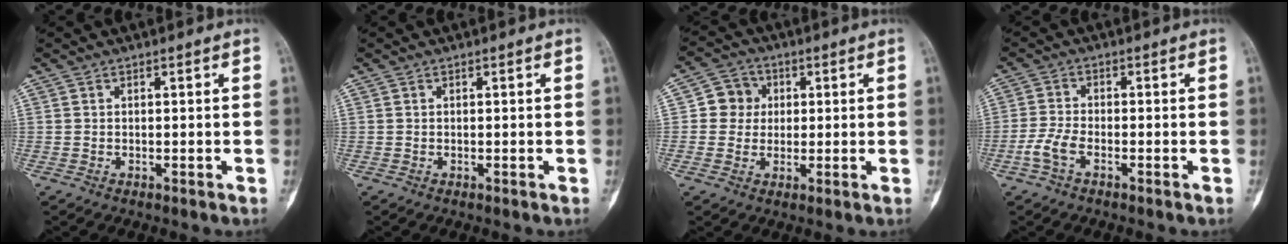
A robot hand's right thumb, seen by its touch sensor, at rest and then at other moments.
{"total": 0.0}
{"total": 5.9, "force": [0.7, 5.6, 1.7], "torque": [0.006, 0.008, 0.003]}
{"total": 4.1, "force": [-2.0, 1.8, 3.1], "torque": [-0.076, 0.011, -0.046]}